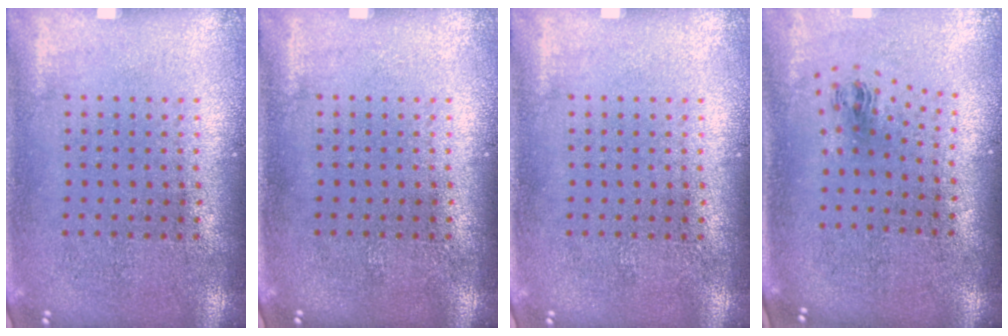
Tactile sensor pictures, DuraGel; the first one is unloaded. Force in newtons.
{"total": 0.0}
{"total": 0.0}
{"total": 1.0, "press": 0.4, "slide": 0.9}